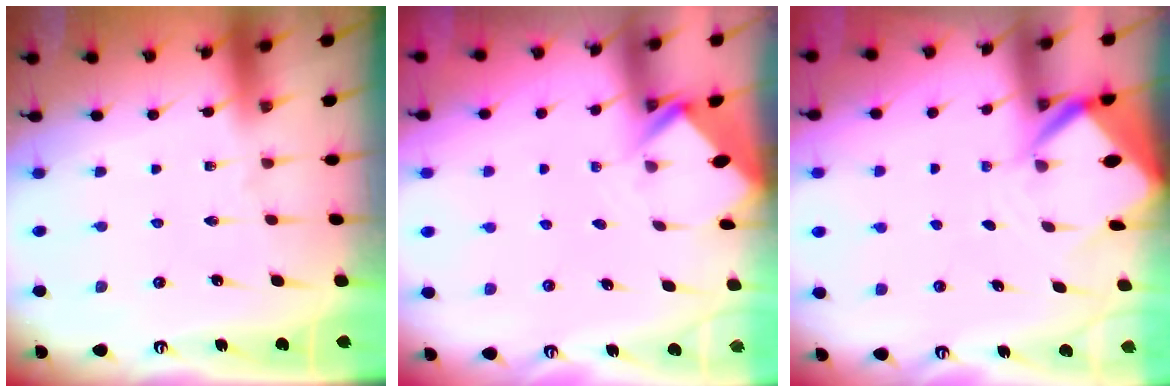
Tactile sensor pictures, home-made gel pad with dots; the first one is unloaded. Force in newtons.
{"total": 2.7, "press": 2.7, "slide": 0.2}
{"total": 5.3, "press": 5.3, "slide": 0.5}